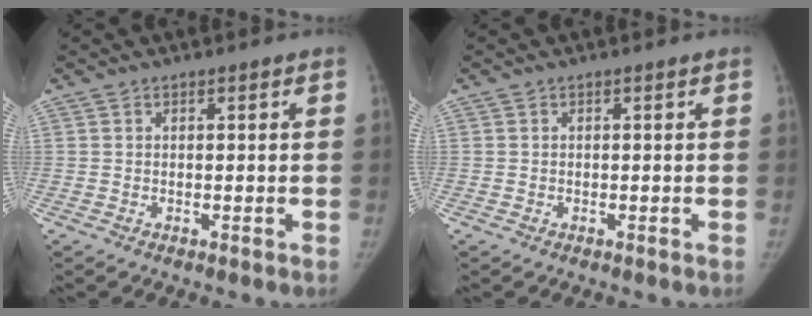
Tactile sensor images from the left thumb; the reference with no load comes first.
{"total": 0.0}